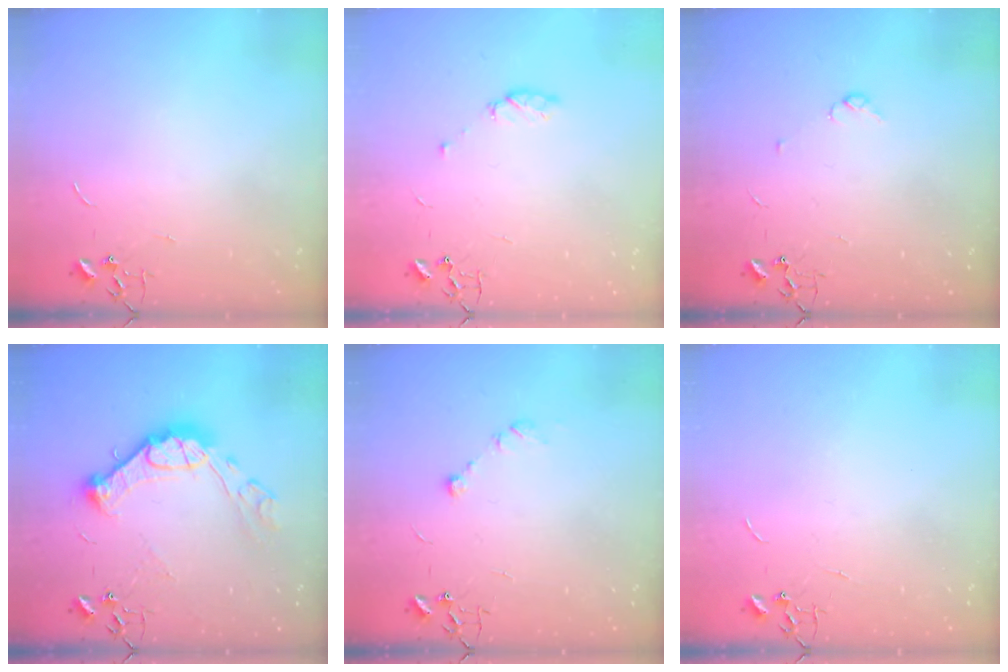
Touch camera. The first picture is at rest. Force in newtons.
{"total": 5.6, "press": 5.4, "slide": 1.4}
{"total": 3.9, "press": 3.6, "slide": 1.5}
{"total": 15.8, "press": 15.6, "slide": 1.9}
{"total": 7.4, "press": 7.4, "slide": 0.9}
{"total": 0.0}